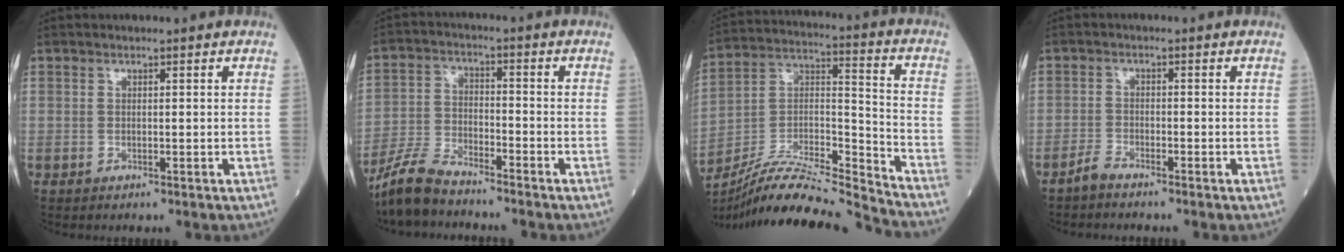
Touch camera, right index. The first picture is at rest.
{"total": 7.5, "force": [-6.8, 1.3, 2.9], "torque": [-0.070, -0.016, -0.132]}
{"total": 19.3, "force": [-18.2, -0.8, 6.4], "torque": [-0.128, 0.018, -0.315]}
{"total": 1.9, "force": [-1.8, 0.1, 0.6], "torque": [-0.019, -0.004, -0.036]}